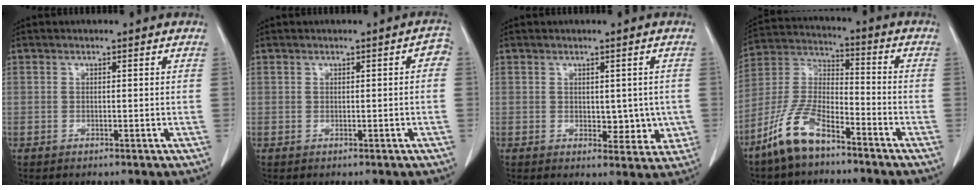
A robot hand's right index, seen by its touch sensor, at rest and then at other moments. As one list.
[{"total": 1.7, "force": [0.0, 0.7, 1.5], "torque": [-0.007, 0.006, -0.002]}, {"total": 4.5, "force": [-0.1, 2.8, 3.5], "torque": [-0.030, -0.003, 0.009]}, {"total": 11.2, "force": [-7.9, 3.6, 7.1], "torque": [-0.163, -0.004, -0.158]}]